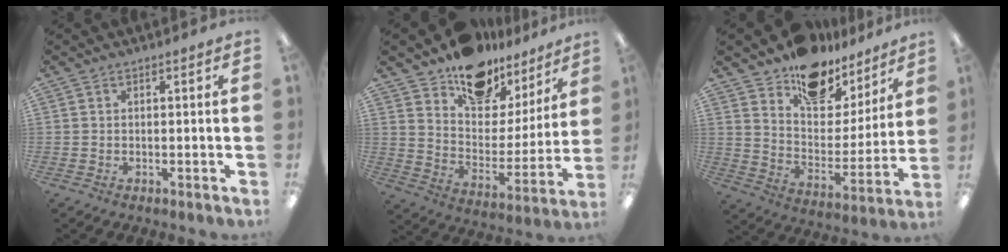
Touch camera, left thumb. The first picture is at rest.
{"total": 14.1, "force": [11.6, 7.3, 3.1], "torque": [-0.048, -0.102, 0.213]}
{"total": 14.8, "force": [11.9, 7.9, 3.9], "torque": [-0.062, -0.097, 0.217]}